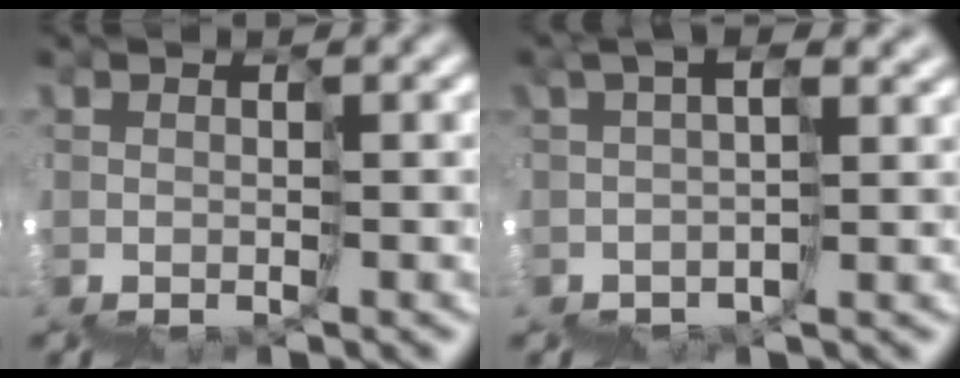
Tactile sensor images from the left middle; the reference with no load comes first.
{"total": 1.8, "force": [1.1, -0.1, 1.4], "torque": [-0.027, 0.008, 0.017]}